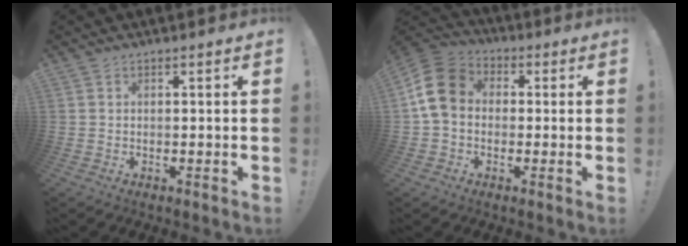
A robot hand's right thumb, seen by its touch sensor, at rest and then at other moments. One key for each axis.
{"total": 12.2, "fx": 0.6, "fy": 9.5, "fz": 7.6, "tx": -0.131, "ty": 0.018, "tz": 0.016}